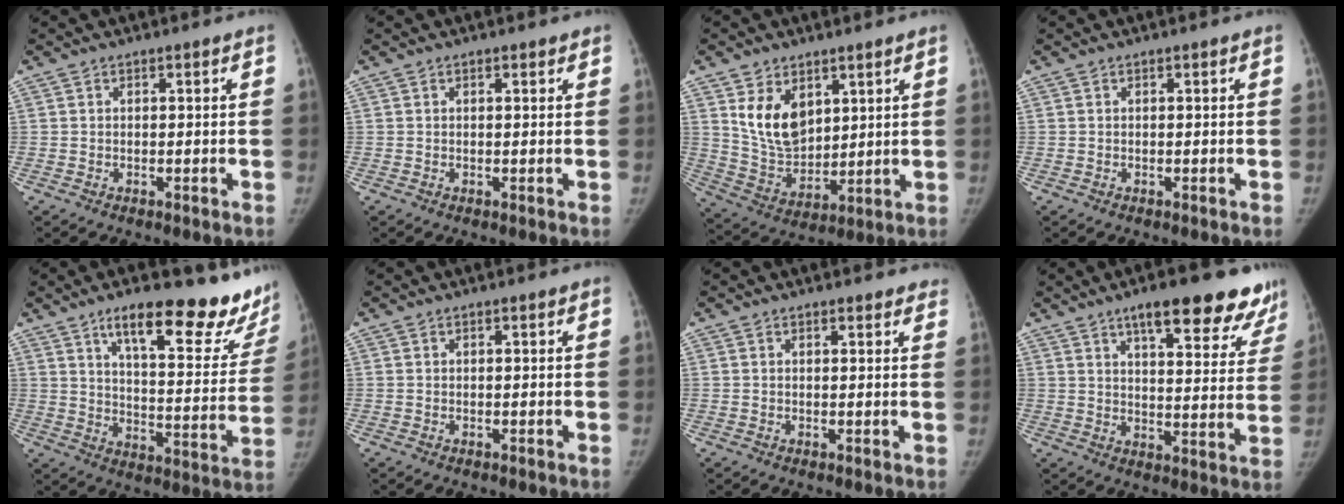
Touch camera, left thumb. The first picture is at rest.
{"total": 0.6, "force": [0.4, 0.2, 0.4], "torque": [-0.007, -0.002, 0.005]}
{"total": 11.3, "force": [4.8, 7.4, 7.1], "torque": [-0.095, -0.034, 0.108]}
{"total": 0.0}
{"total": 23.9, "force": [17.0, 7.1, 15.2], "torque": [-0.159, -0.088, 0.231]}
{"total": 0.0}
{"total": 3.0, "force": [2.6, 1.1, 0.8], "torque": [0.011, -0.007, 0.019]}
{"total": 19.1, "force": [13.5, 5.9, 12.1], "torque": [-0.111, -0.052, 0.172]}